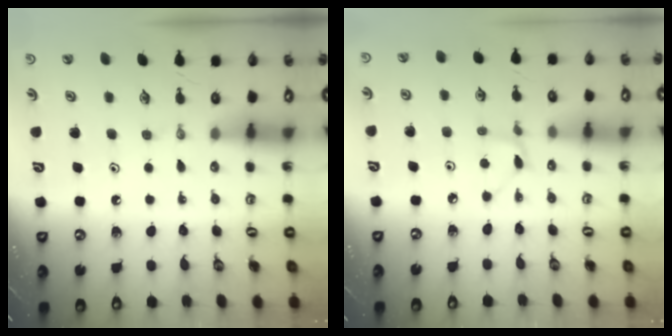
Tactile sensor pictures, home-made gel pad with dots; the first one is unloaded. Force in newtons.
{"total": 3.2, "press": 3.1, "slide": 0.4}